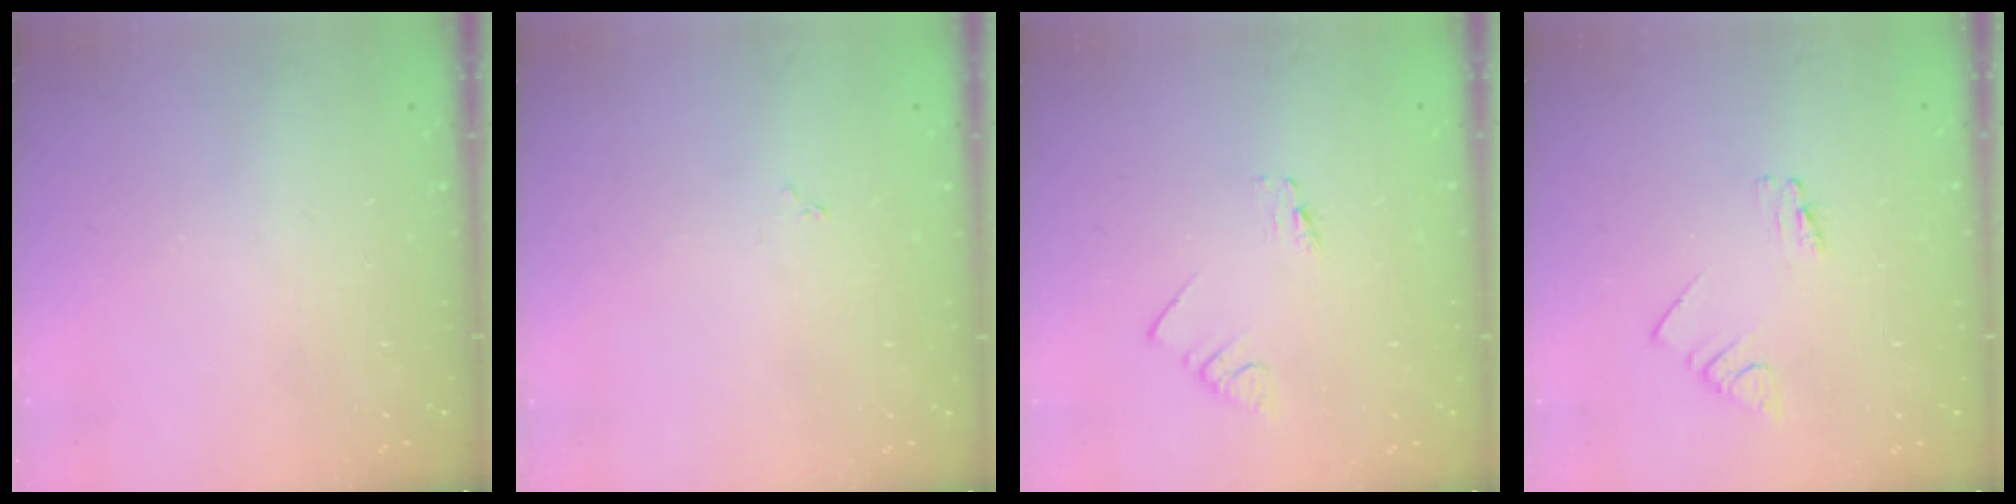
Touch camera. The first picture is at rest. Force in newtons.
{"total": 1.9, "press": 1.9, "slide": 0.3}
{"total": 0.0}
{"total": 1.1, "press": 1.1, "slide": 0.0}